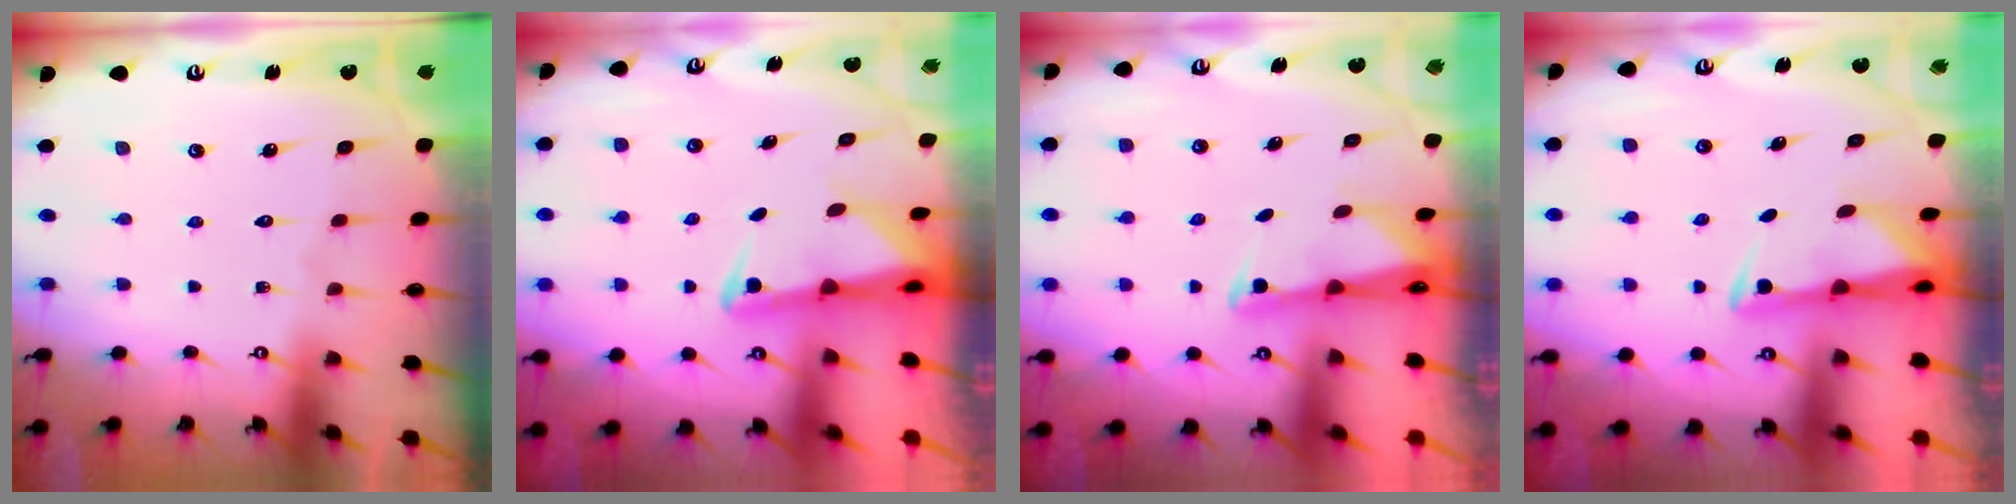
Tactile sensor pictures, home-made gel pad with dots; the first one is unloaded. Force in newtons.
{"total": 2.8, "press": 2.8, "slide": 0.6}
{"total": 2.0, "press": 2.0, "slide": 0.3}
{"total": 3.0, "press": 2.9, "slide": 0.5}